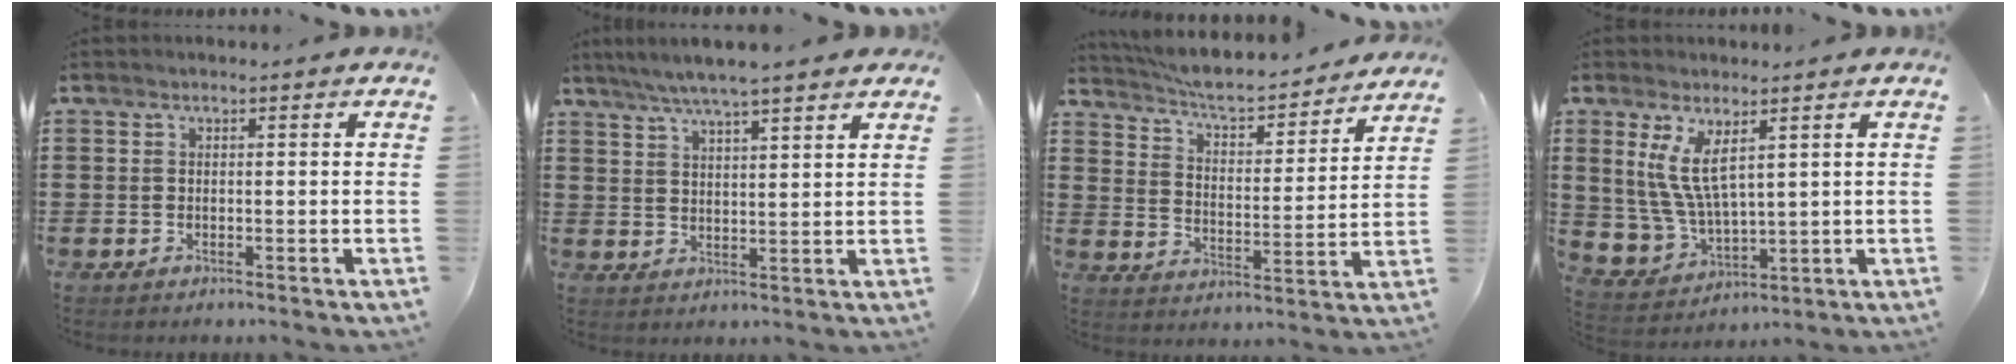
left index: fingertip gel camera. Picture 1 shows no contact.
{"total": 5.1, "force": [4.3, 0.0, 2.7], "torque": [-0.063, -0.008, 0.075]}
{"total": 5.4, "force": [5.1, 0.3, 1.6], "torque": [-0.055, -0.040, 0.082]}
{"total": 7.9, "force": [3.2, 3.7, 6.2], "torque": [-0.150, -0.003, 0.056]}